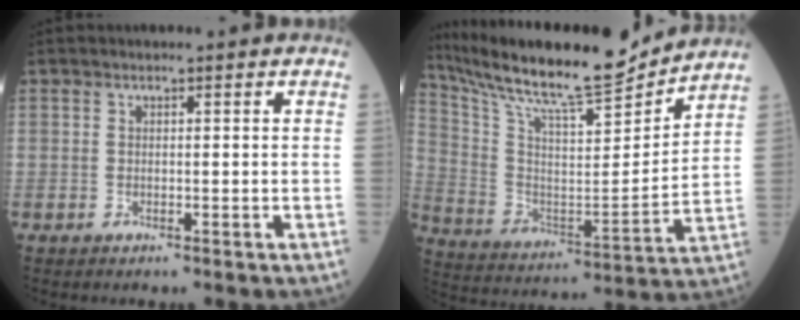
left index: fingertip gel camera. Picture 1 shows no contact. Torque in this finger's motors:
{"motor_torque": [0.16, -0.46, 0.55, 0.17]}